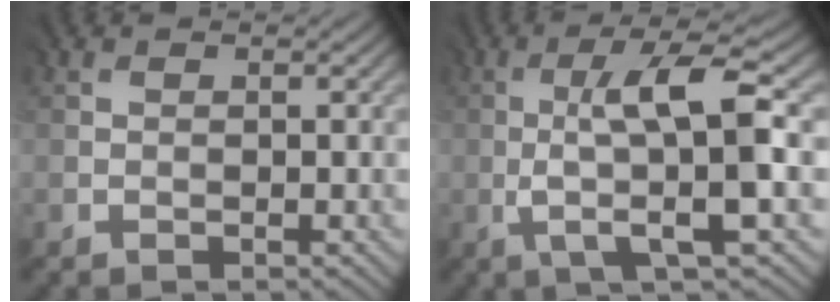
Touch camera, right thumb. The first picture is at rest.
{"total": 8.4, "force": [0.0, 1.2, 8.3], "torque": [-0.137, 0.017, -0.001]}